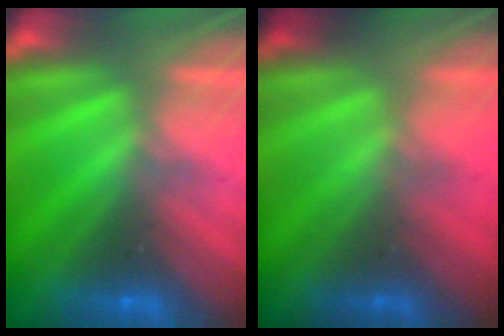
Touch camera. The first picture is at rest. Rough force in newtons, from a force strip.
{"total": 1.7}